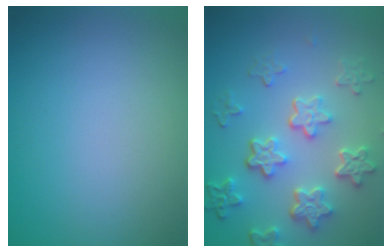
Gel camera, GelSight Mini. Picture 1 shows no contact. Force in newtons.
{"total": 5.9, "press": 4.4, "slide": 3.9}